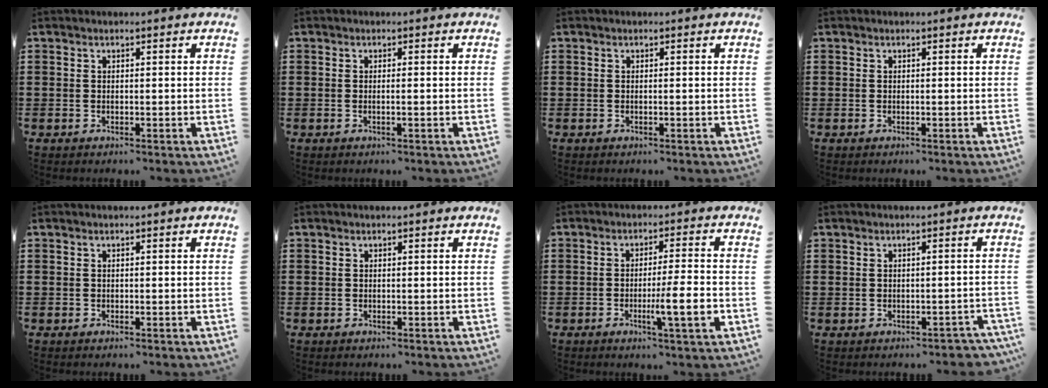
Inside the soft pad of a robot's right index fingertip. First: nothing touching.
{"total": 0.8, "force": [-0.3, -0.2, 0.7], "torque": [-0.012, -0.005, -0.005]}
{"total": 0.0}
{"total": 0.0}
{"total": 0.0}
{"total": 0.0}
{"total": 7.0, "force": [-2.1, 0.3, 6.7], "torque": [-0.107, -0.010, -0.035]}
{"total": 1.3, "force": [-1.1, 0.7, 0.2], "torque": [-0.009, 0.001, -0.025]}